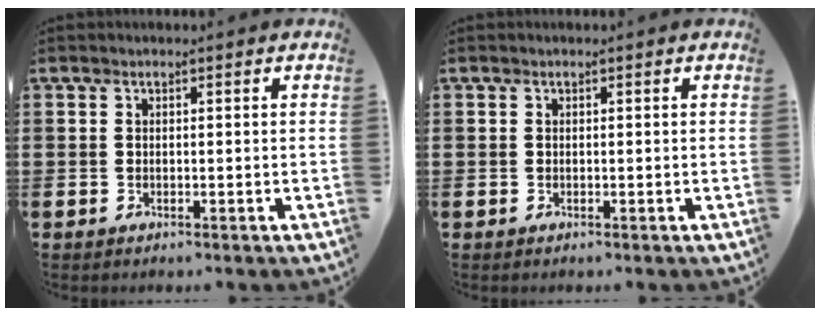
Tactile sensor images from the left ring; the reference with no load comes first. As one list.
[{"total": 0.0}]